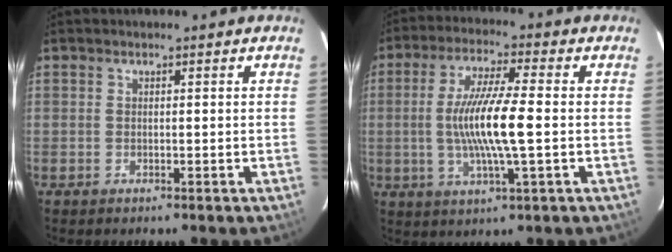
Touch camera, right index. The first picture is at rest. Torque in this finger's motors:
{"motor_torque": [1.37, -0.63, 0.97, 0.21]}